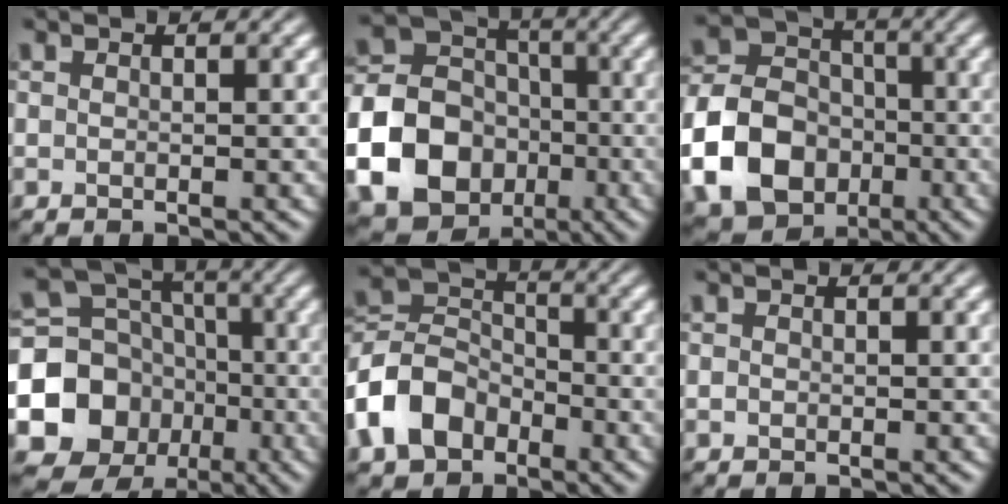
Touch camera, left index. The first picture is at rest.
{"total": 12.3, "force": [-4.5, 10.1, 5.4], "torque": [-0.139, -0.030, -0.096]}
{"total": 9.9, "force": [-3.9, 7.6, 4.9], "torque": [-0.123, -0.006, -0.071]}
{"total": 10.2, "force": [-3.6, 9.1, 2.9], "torque": [-0.086, -0.017, -0.072]}
{"total": 6.3, "force": [-3.9, 4.2, 2.6], "torque": [-0.066, 0.008, -0.079]}
{"total": 0.6, "force": [-0.2, -0.3, -0.5], "torque": [0.000, 0.004, 0.006]}